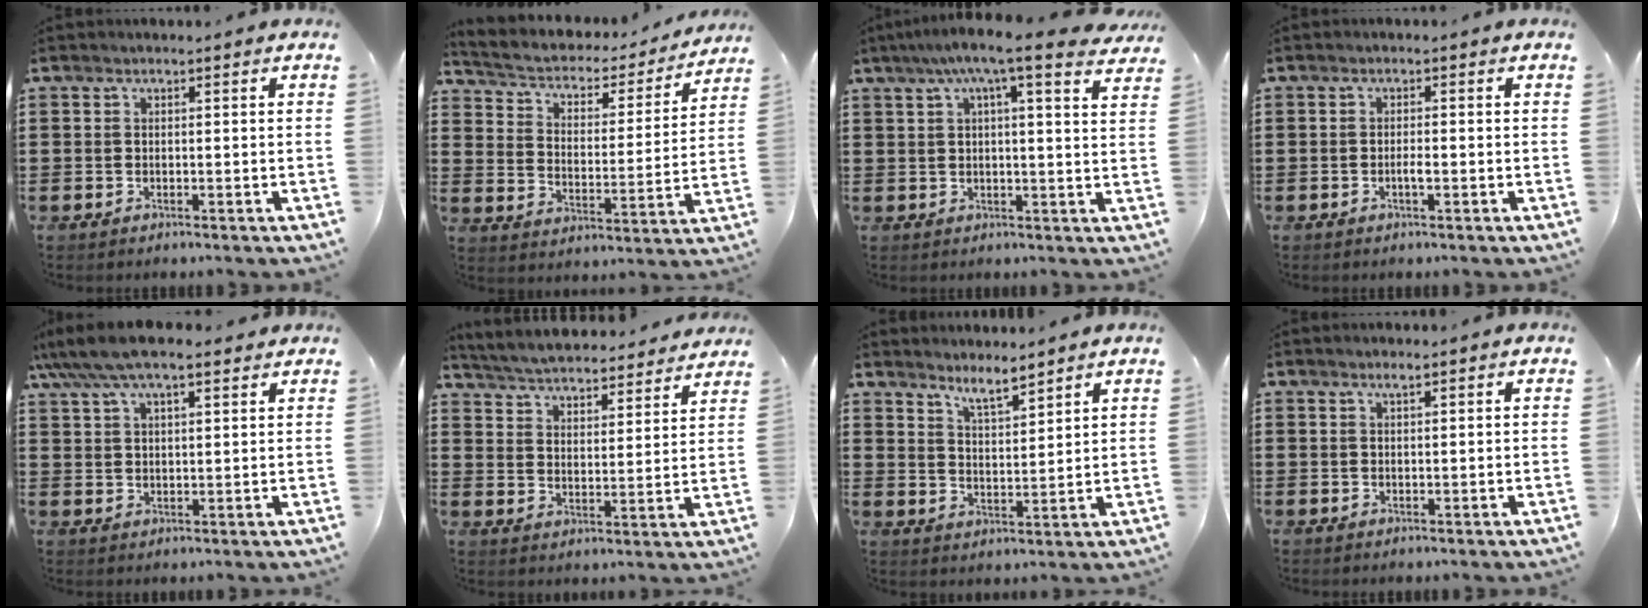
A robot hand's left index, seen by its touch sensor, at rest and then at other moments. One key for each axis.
{"total": 3.2, "fx": 2.6, "fy": 1.5, "fz": 1.0, "tx": -0.038, "ty": -0.022, "tz": 0.035}
{"total": 7.1, "fx": 5.3, "fy": 0.2, "fz": 4.7, "tx": -0.100, "ty": -0.016, "tz": 0.086}
{"total": 1.4, "fx": -0.4, "fy": 0.2, "fz": 1.3, "tx": -0.025, "ty": -0.001, "tz": -0.008}
{"total": 6.6, "fx": 5.3, "fy": 2.1, "fz": 3.3, "tx": -0.079, "ty": -0.005, "tz": 0.097}
{"total": 4.6, "fx": 4.6, "fy": -0.2, "fz": 0.4, "tx": -0.032, "ty": -0.037, "tz": 0.075}
{"total": 4.5, "fx": 4.2, "fy": 0.0, "fz": 1.6, "tx": -0.043, "ty": -0.014, "tz": 0.074}
{"total": 1.1, "fx": 0.8, "fy": 0.1, "fz": 0.7, "tx": -0.015, "ty": 0.000, "tz": 0.014}